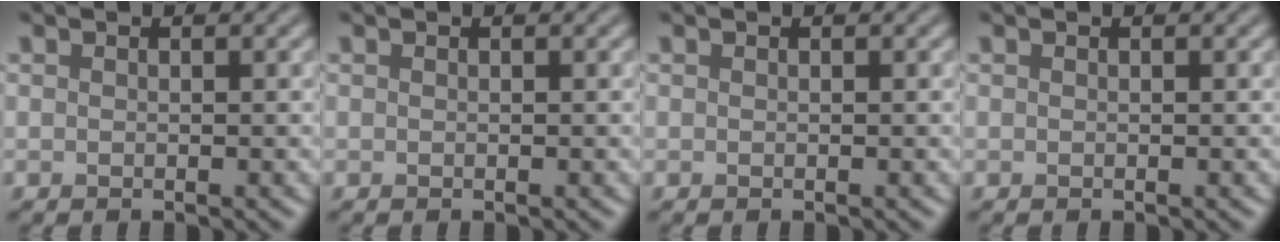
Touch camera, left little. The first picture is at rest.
{"total": 0.0}
{"total": 0.0}
{"total": 0.0}